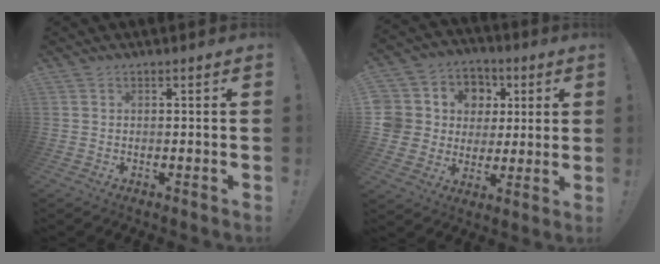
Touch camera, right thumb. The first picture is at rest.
{"total": 11.0, "force": [2.2, 10.3, 3.2], "torque": [-0.048, -0.009, 0.066]}